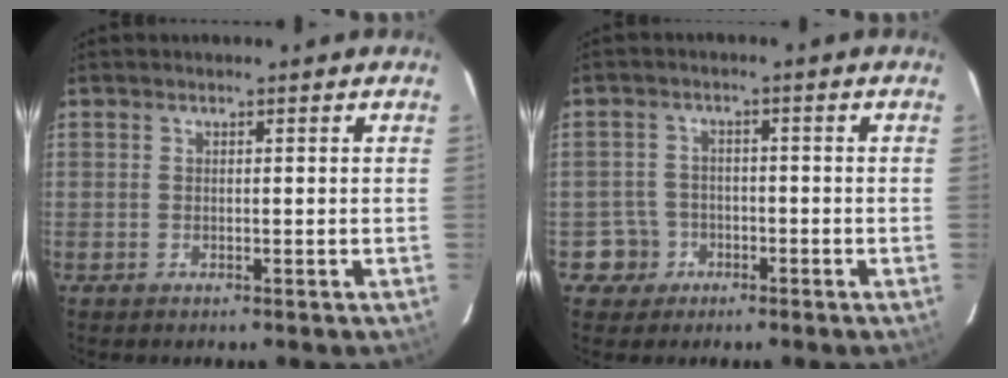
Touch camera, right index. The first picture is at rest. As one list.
[{"total": 4.5, "force": [-2.0, 4.0, -0.2], "torque": [0.001, 0.021, -0.034]}]